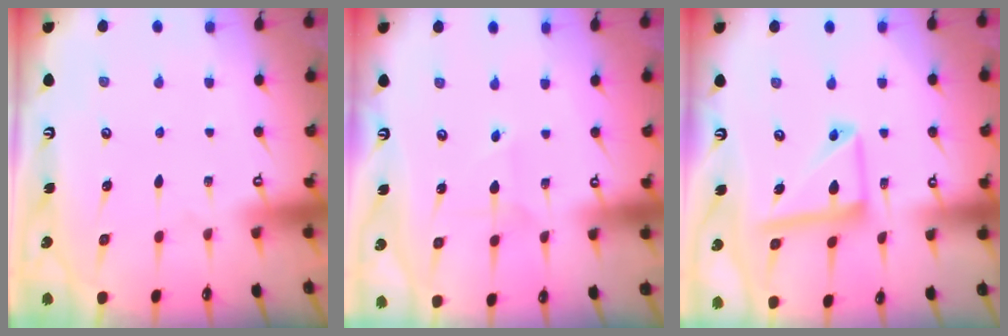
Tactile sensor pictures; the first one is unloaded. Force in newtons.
{"total": 2.4, "press": 2.3, "slide": 0.2}
{"total": 13.8, "press": 13.7, "slide": 1.4}